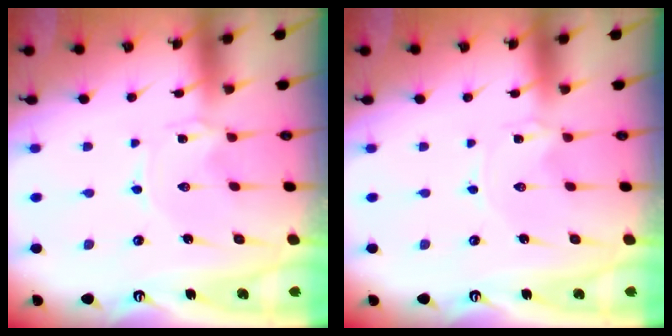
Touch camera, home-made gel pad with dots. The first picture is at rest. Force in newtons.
{"total": 0.0}